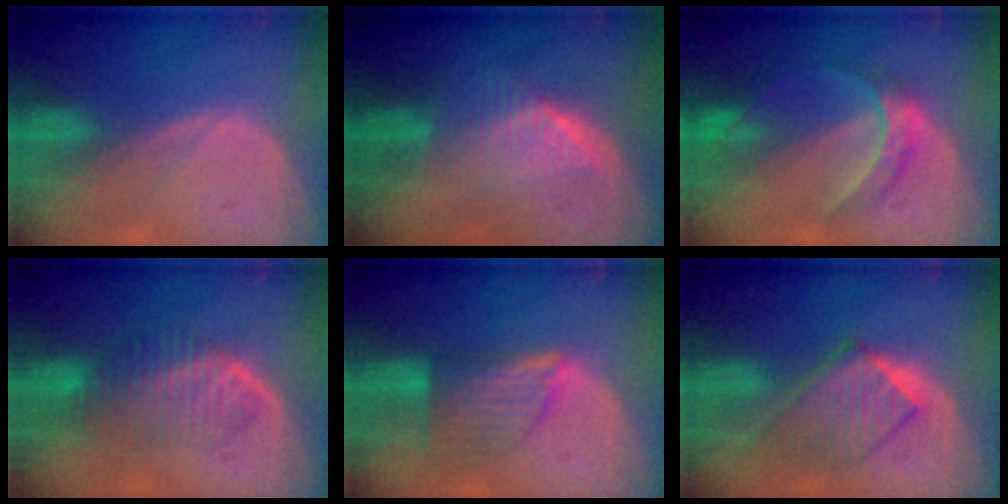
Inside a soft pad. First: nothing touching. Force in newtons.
{"total": 6.5, "press": 5.8, "slide": 2.8}
{"total": 6.2, "press": 5.5, "slide": 2.7}
{"total": 6.7, "press": 6.5, "slide": 1.8}
{"total": 7.2, "press": 6.3, "slide": 3.4}
{"total": 6.7, "press": 6.6, "slide": 0.6}